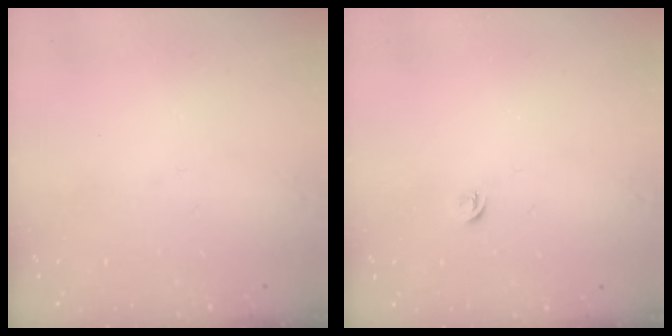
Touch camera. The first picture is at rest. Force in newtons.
{"total": 3.6, "press": 3.6, "slide": 0.5}